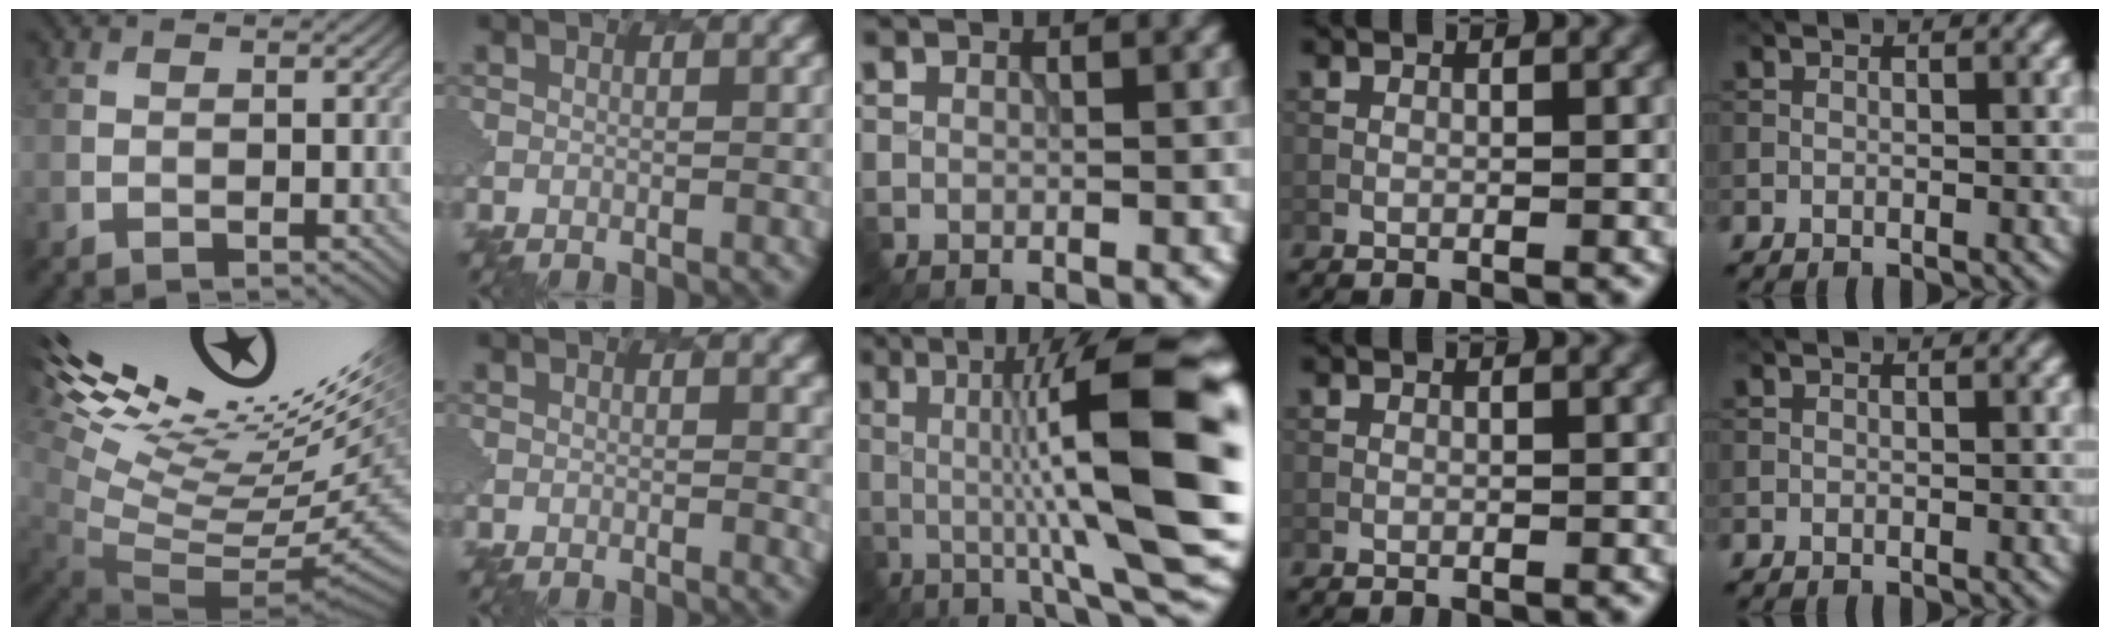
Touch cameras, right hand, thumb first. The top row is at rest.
{"thumb": {"total": 16.7, "force": [8.1, 4.5, 13.9], "torque": [-0.187, 0.032, 0.151]}, "index": {"total": 2.0, "force": [0.5, 0.8, 1.7], "torque": [-0.010, 0.002, 0.001]}, "middle": {"total": 13.7, "force": [0.4, 2.2, 13.5], "torque": [-0.192, 0.020, 0.004]}}